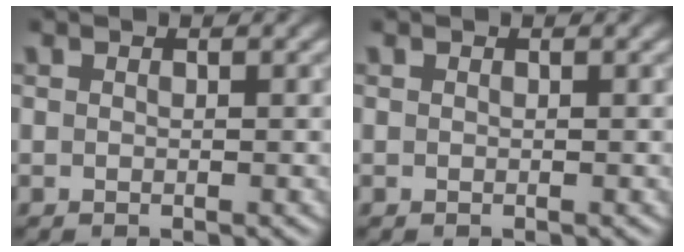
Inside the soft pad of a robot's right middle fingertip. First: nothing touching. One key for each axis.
{"total": 0.0}